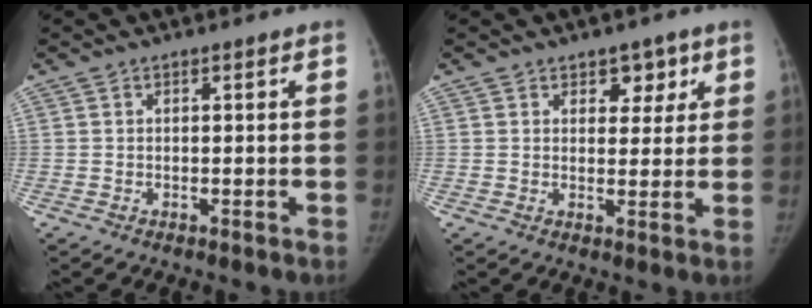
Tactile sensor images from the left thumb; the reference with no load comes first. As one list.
[{"total": 4.5, "force": [2.5, 3.1, 2.1], "torque": [0.006, -0.013, 0.036]}]